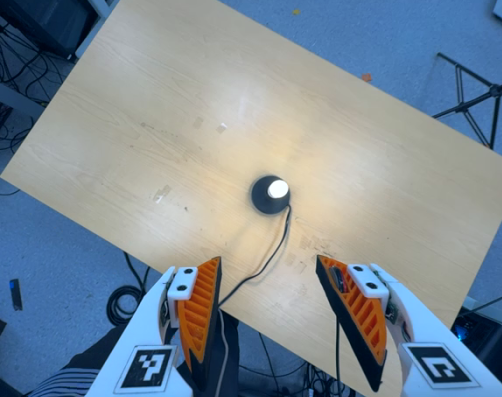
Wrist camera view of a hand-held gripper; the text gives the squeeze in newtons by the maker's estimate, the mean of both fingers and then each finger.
{"total": 0.0}